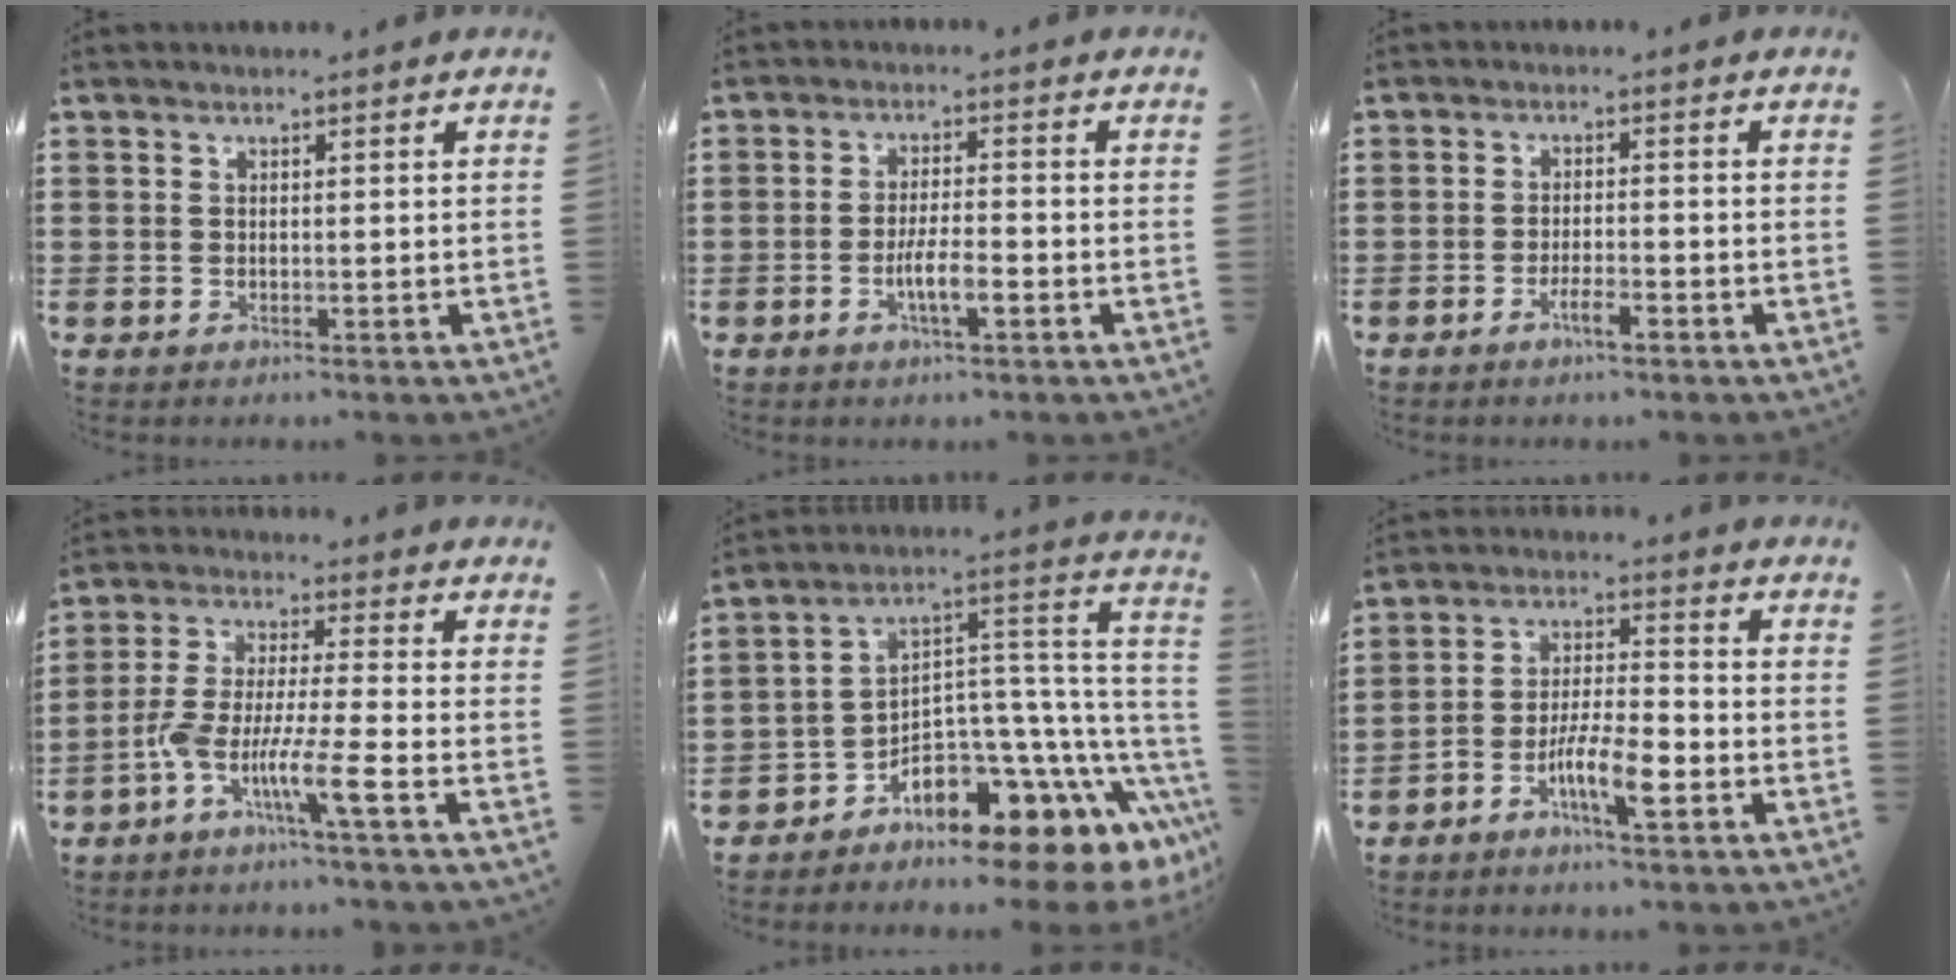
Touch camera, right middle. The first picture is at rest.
{"total": 4.5, "force": [-1.8, 1.0, 3.9], "torque": [-0.073, 0.003, -0.036]}
{"total": 3.2, "force": [-2.0, 0.7, 2.4], "torque": [-0.046, 0.003, -0.039]}
{"total": 8.2, "force": [-5.0, 0.3, 6.5], "torque": [-0.142, -0.010, -0.099]}
{"total": 8.2, "force": [-6.4, 2.4, 4.6], "torque": [-0.107, -0.037, -0.137]}
{"total": 6.4, "force": [-3.6, 1.4, 5.0], "torque": [-0.103, -0.002, -0.072]}